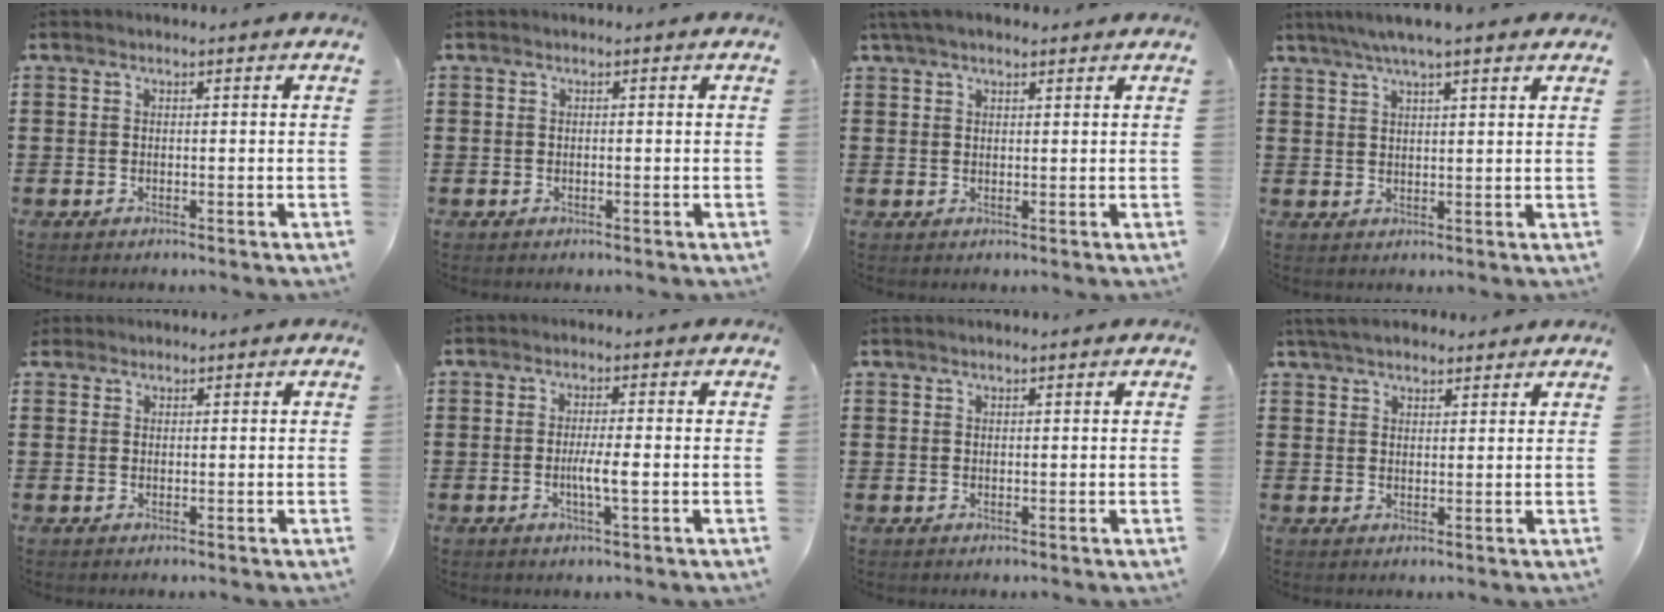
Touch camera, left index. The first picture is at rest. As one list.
[{"total": 0.0}, {"total": 2.8, "force": [2.1, 0.9, 1.7], "torque": [-0.037, 0.006, 0.040]}, {"total": 5.0, "force": [3.8, 0.3, 3.2], "torque": [-0.070, -0.001, 0.067]}, {"total": 1.0, "force": [0.9, 0.5, 0.0], "torque": [-0.003, 0.003, 0.018]}, {"total": 3.6, "force": [-0.6, 0.3, 3.6], "torque": [-0.061, -0.003, -0.011]}, {"total": 0.6, "force": [0.5, 0.0, 0.3], "torque": [-0.007, -0.001, 0.011]}, {"total": 4.4, "force": [3.9, 1.2, 1.6], "torque": [-0.043, -0.001, 0.074]}]